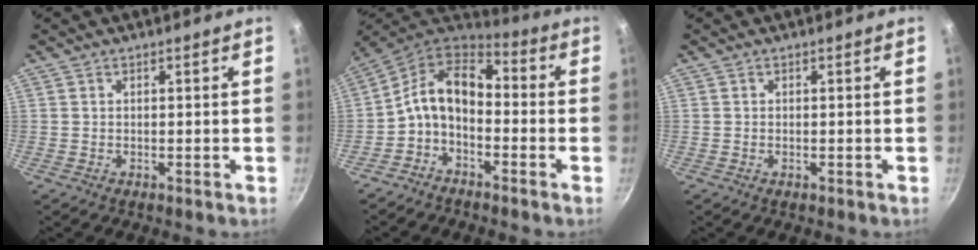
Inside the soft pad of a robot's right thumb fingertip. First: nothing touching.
{"total": 11.0, "force": [-2.4, 7.2, 8.0], "torque": [-0.122, 0.075, -0.059]}
{"total": 0.0}